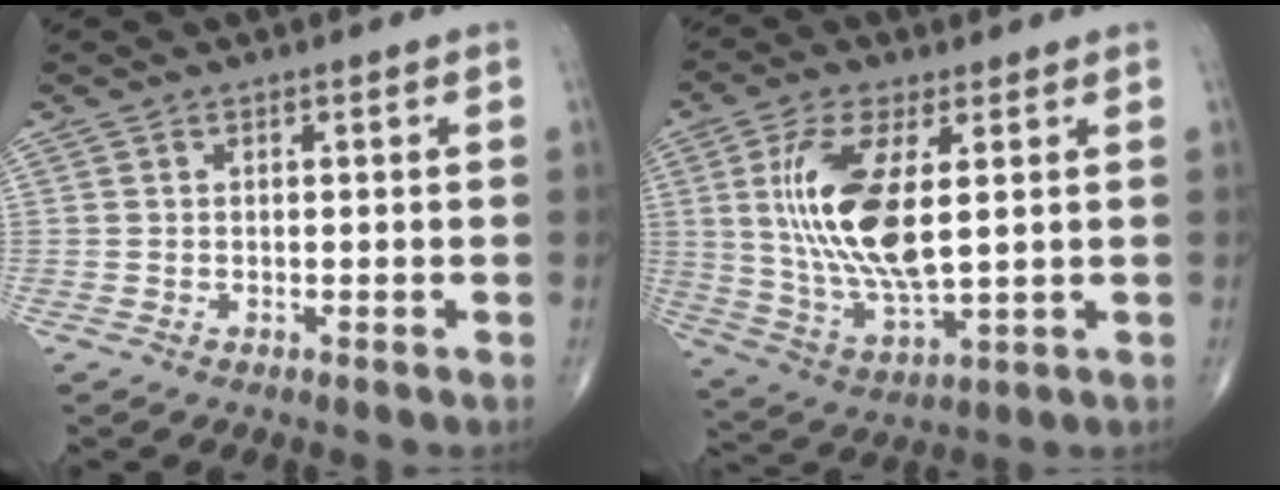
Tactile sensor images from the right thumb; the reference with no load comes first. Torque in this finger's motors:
{"motor_torque": [2.30, 2.71, 1.82, 0.41, 0.19]}